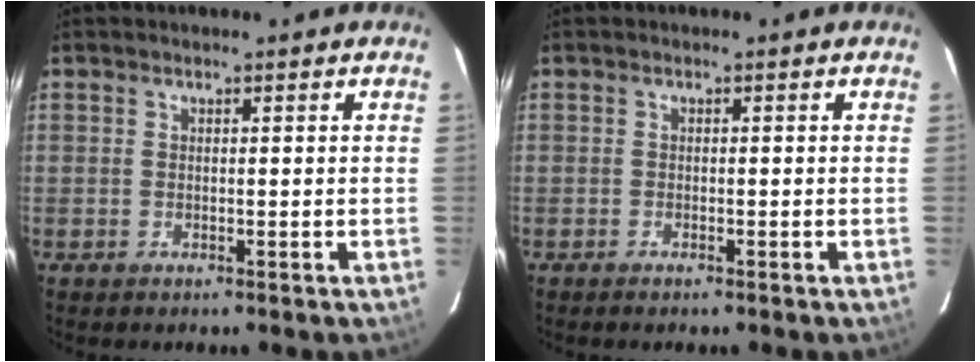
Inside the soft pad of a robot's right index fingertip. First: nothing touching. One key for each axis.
{"total": 0.7, "fx": -0.6, "fy": 0.2, "fz": 0.3, "tx": -0.006, "ty": -0.001, "tz": -0.013}